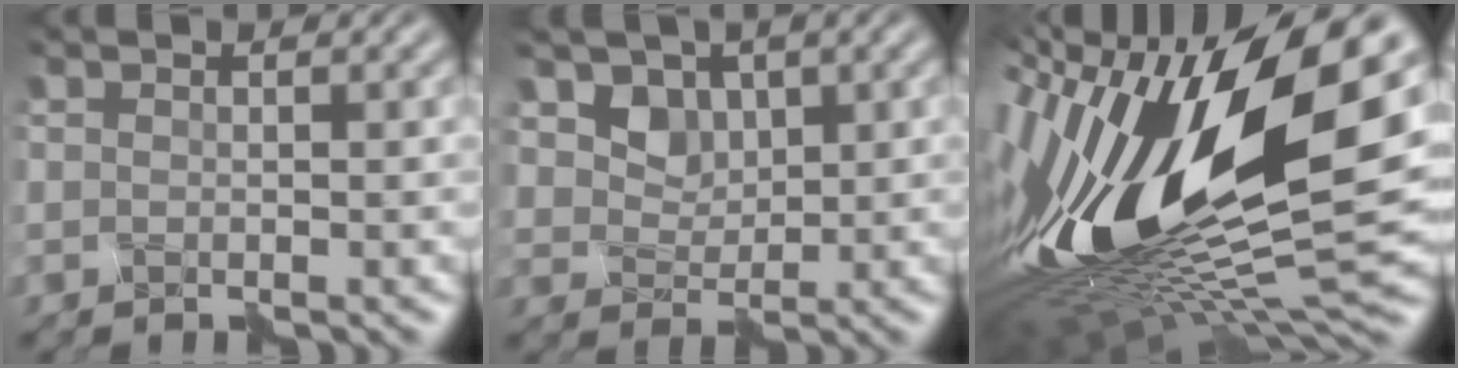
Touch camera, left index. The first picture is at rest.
{"total": 2.2, "force": [1.3, 1.6, 0.8], "torque": [-0.029, -0.018, 0.035]}
{"total": 17.7, "force": [1.7, 6.1, 16.5], "torque": [-0.314, -0.008, 0.029]}